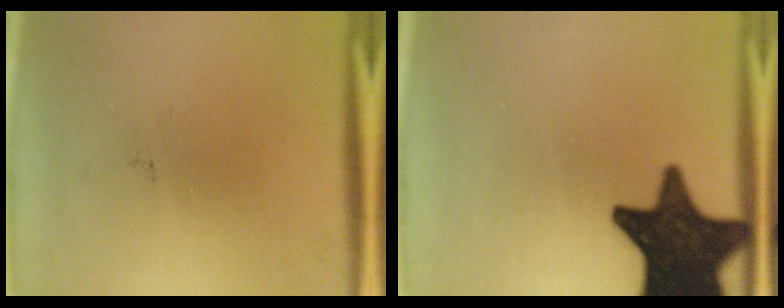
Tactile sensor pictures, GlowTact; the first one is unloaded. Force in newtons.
{"total": 18.5}